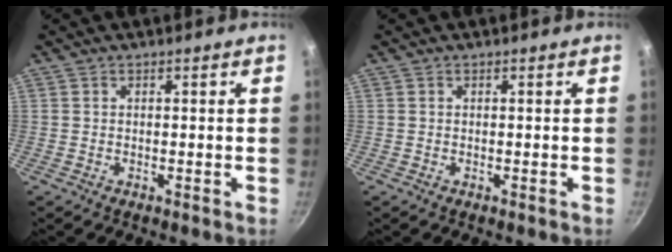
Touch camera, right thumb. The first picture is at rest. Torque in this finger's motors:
{"motor_torque": [0.00, 0.00, -0.02, 0.18, 0.00]}